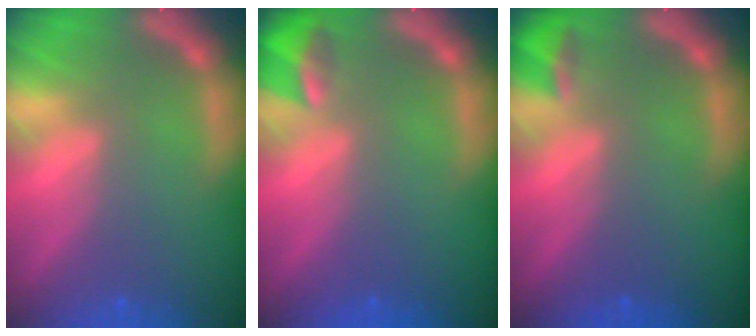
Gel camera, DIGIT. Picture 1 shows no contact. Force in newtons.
{"total": 2.9}
{"total": 1.9}